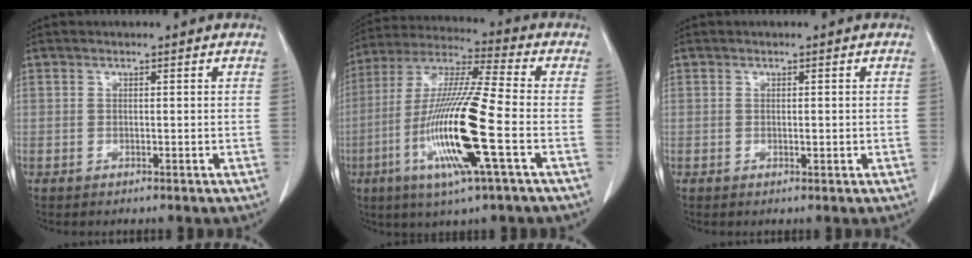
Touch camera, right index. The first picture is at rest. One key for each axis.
{"total": 17.1, "fx": -5.0, "fy": 0.2, "fz": 16.4, "tx": -0.334, "ty": -0.016, "tz": -0.099}
{"total": 0.8, "fx": 0.1, "fy": 0.5, "fz": 0.7, "tx": -0.006, "ty": 0.000, "tz": 0.004}